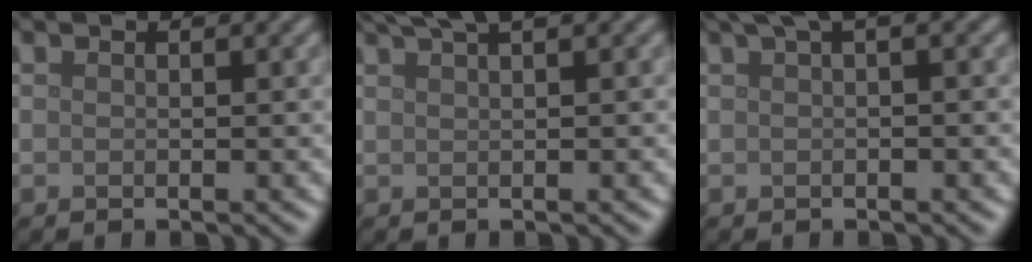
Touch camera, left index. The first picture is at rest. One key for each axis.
{"total": 2.8, "fx": 2.1, "fy": 0.4, "fz": 1.8, "tx": -0.018, "ty": 0.009, "tz": 0.034}
{"total": 2.5, "fx": 1.2, "fy": 0.5, "fz": 2.2, "tx": -0.030, "ty": 0.008, "tz": 0.017}